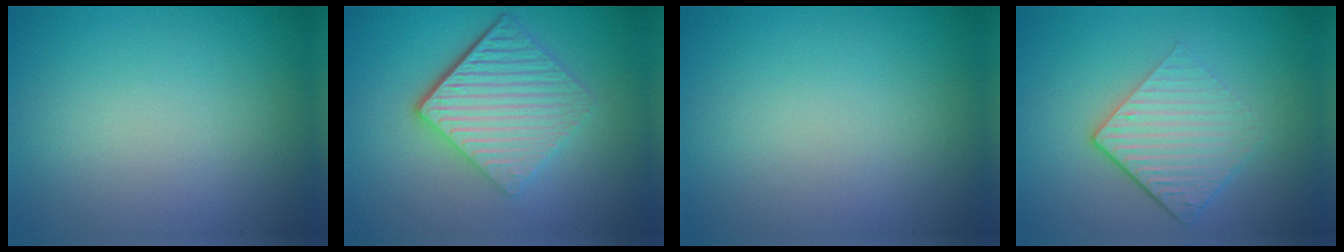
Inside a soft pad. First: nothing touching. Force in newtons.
{"total": 6.4, "press": 4.2, "slide": 4.8}
{"total": 0.0}
{"total": 4.5, "press": 3.0, "slide": 3.3}